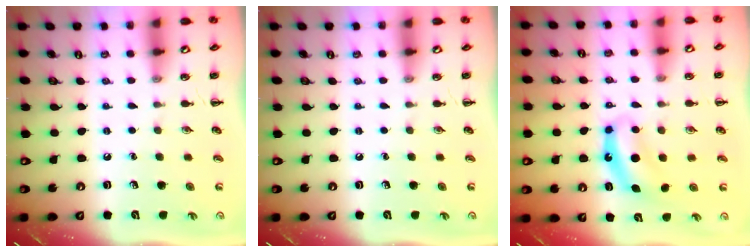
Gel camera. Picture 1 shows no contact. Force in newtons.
{"total": 0.0}
{"total": 7.1, "press": 7.0, "slide": 0.4}